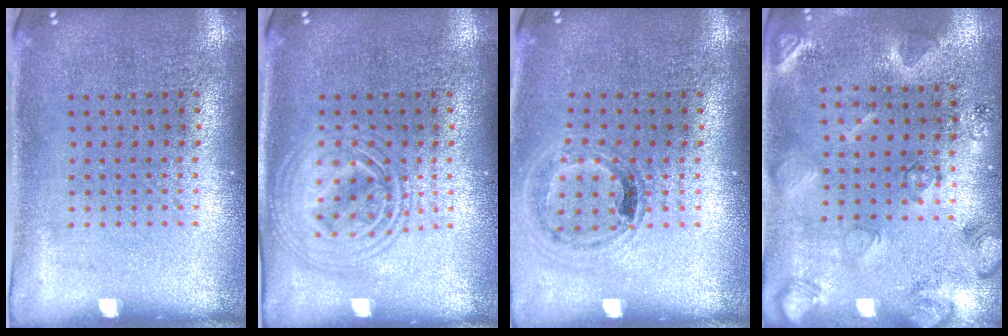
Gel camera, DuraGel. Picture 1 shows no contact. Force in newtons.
{"total": 2.8, "press": 2.8, "slide": 0.3}
{"total": 0.9, "press": 0.9, "slide": 0.1}
{"total": 2.3, "press": 2.2, "slide": 0.4}